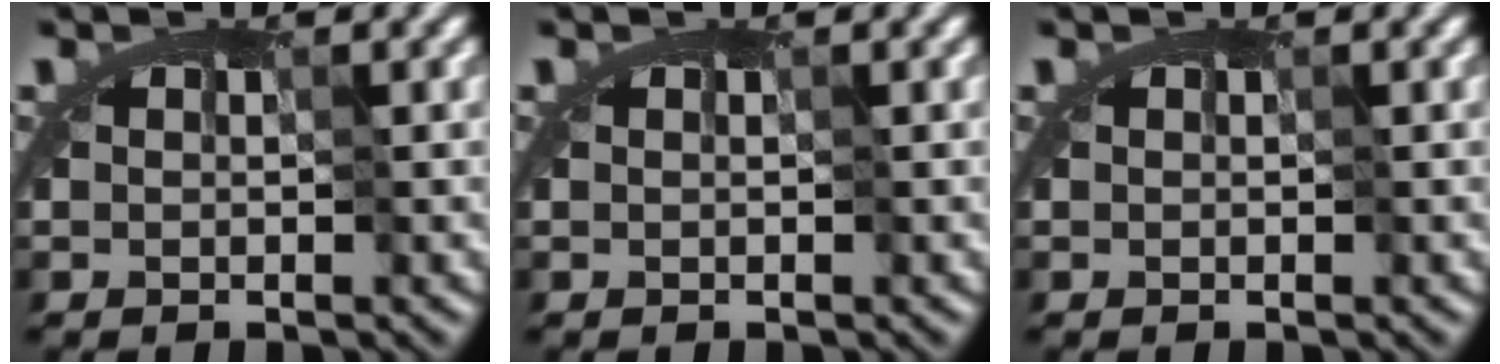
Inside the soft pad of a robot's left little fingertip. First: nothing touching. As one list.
[{"total": 0.0}, {"total": 0.0}]